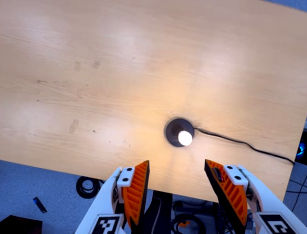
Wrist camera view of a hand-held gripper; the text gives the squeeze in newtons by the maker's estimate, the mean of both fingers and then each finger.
{"total": 0.0}